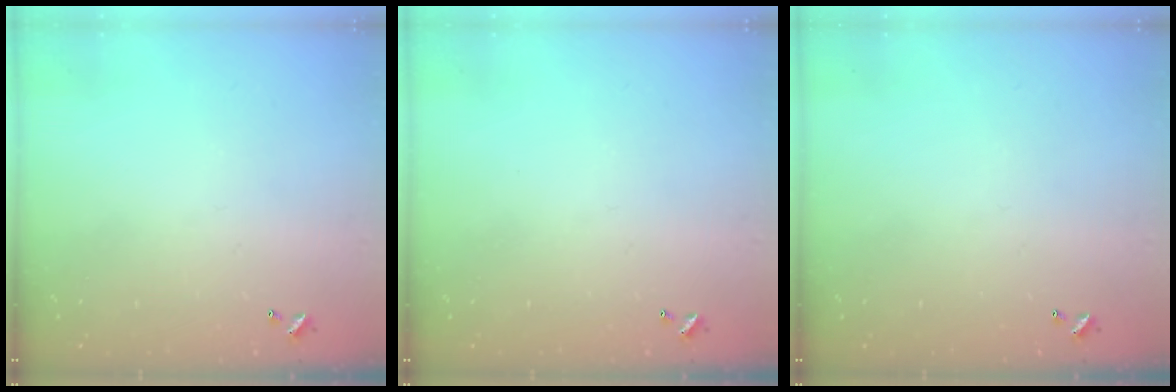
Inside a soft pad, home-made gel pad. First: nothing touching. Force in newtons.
{"total": 0.0}
{"total": 0.0}